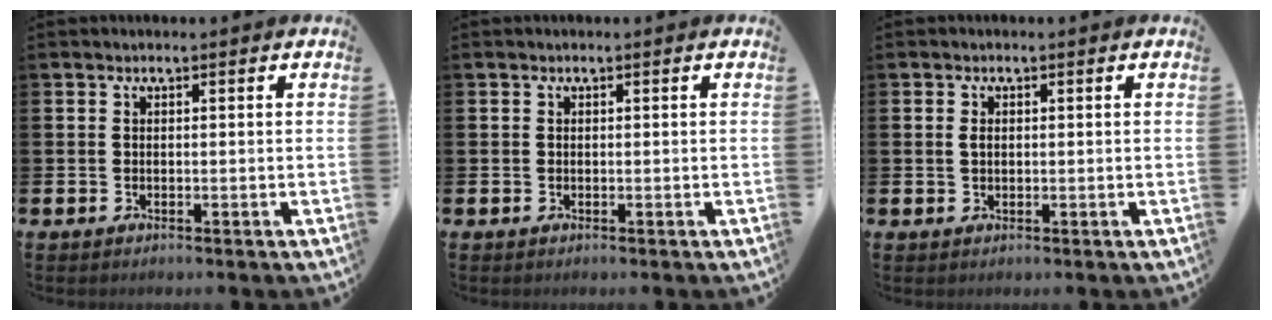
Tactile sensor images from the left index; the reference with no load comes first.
{"total": 0.0}
{"total": 0.9, "force": [0.3, 0.6, 0.6], "torque": [0.000, 0.001, 0.001]}